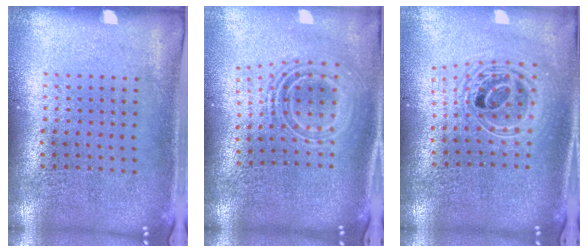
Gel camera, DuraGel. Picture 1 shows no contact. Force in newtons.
{"total": 2.2, "press": 1.5, "slide": 1.5}
{"total": 2.2, "press": 1.7, "slide": 1.4}